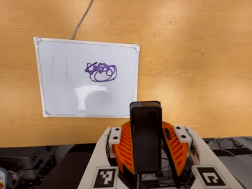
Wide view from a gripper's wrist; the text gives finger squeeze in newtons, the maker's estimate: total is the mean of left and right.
{"total": 5.9, "left": 5.0, "right": 6.7}